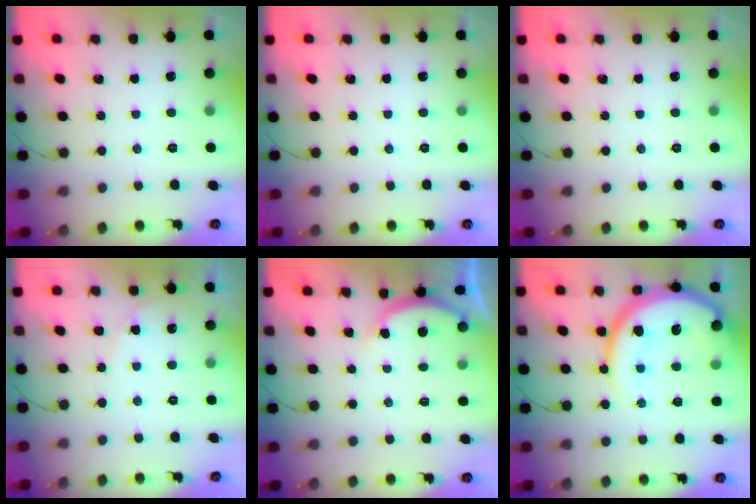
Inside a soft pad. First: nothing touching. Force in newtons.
{"total": 0.0}
{"total": 0.0}
{"total": 5.5, "press": 5.5, "slide": 0.5}
{"total": 4.0, "press": 4.0, "slide": 0.6}
{"total": 18.2, "press": 18.0, "slide": 2.1}